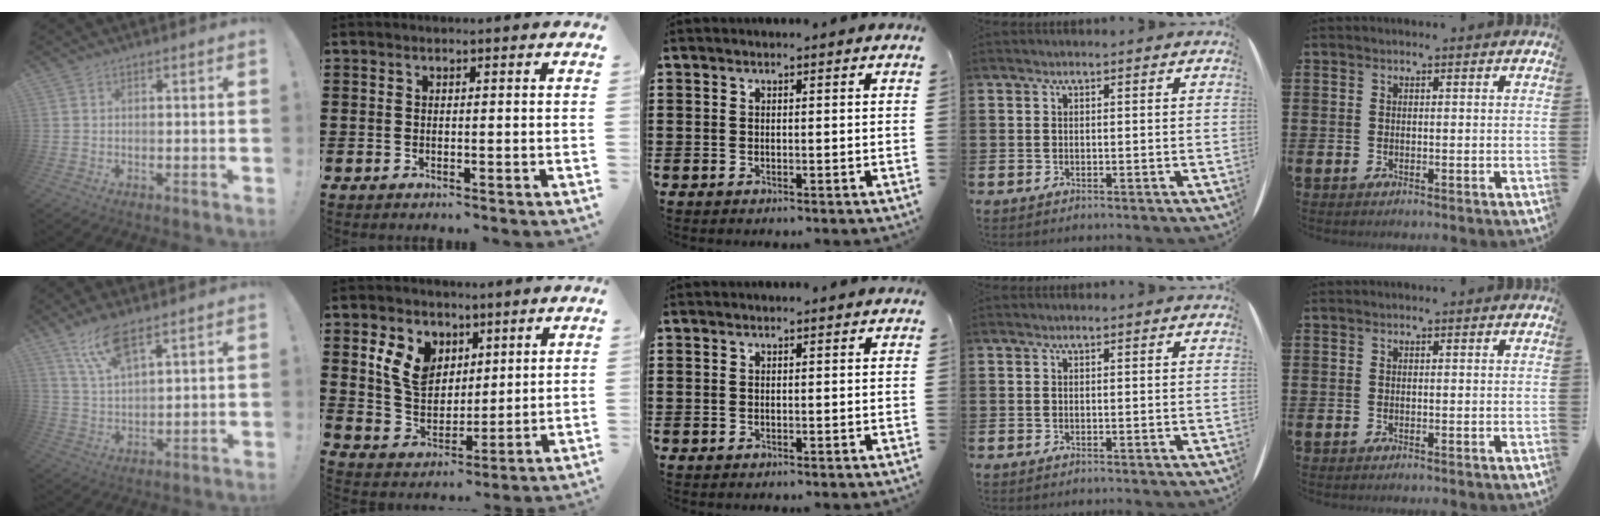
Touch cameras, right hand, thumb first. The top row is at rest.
{"thumb": {"total": 9.8, "force": [6.7, 3.4, 6.3], "torque": [-0.121, -0.023, 0.125]}, "index": {"total": 7.7, "force": [3.5, 5.9, 3.5], "torque": [-0.089, 0.014, 0.066]}}